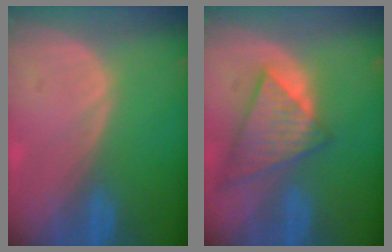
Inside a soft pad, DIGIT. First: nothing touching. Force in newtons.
{"total": 9.0, "press": 7.8, "slide": 4.4}